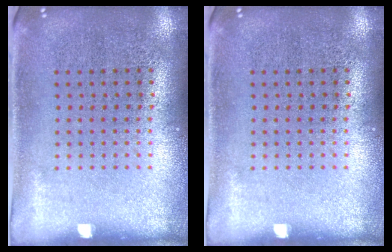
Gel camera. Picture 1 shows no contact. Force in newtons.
{"total": 0.0}